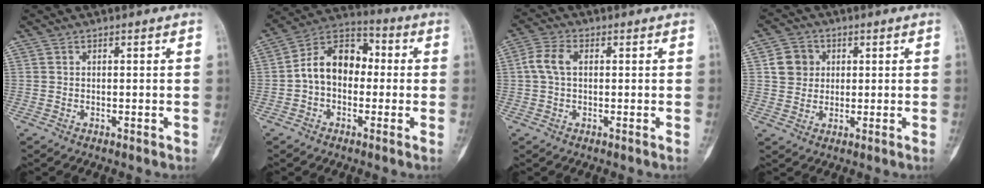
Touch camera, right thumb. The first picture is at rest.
{"total": 11.8, "force": [-0.4, 8.2, 8.5], "torque": [-0.116, 0.037, -0.025]}
{"total": 4.8, "force": [0.6, 2.7, 3.9], "torque": [-0.092, 0.013, 0.005]}
{"total": 5.6, "force": [1.4, 5.1, 1.9], "torque": [-0.010, 0.003, 0.021]}